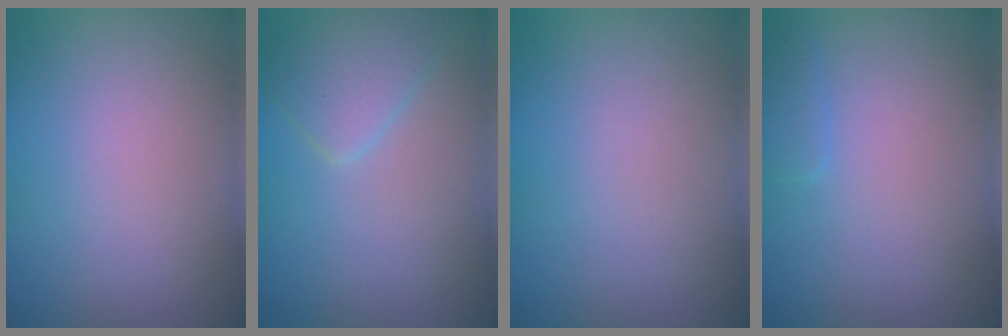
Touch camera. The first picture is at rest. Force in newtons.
{"total": 2.6, "press": 2.6, "slide": 0.1}
{"total": 0.0}
{"total": 0.9, "press": 0.9, "slide": 0.1}